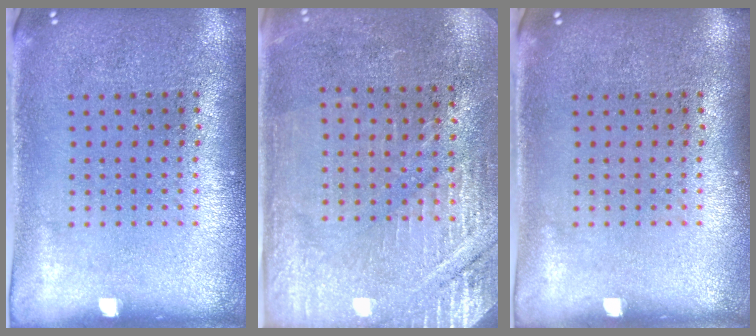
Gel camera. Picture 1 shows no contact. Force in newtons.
{"total": 2.9, "press": 2.9, "slide": 0.4}
{"total": 0.0}